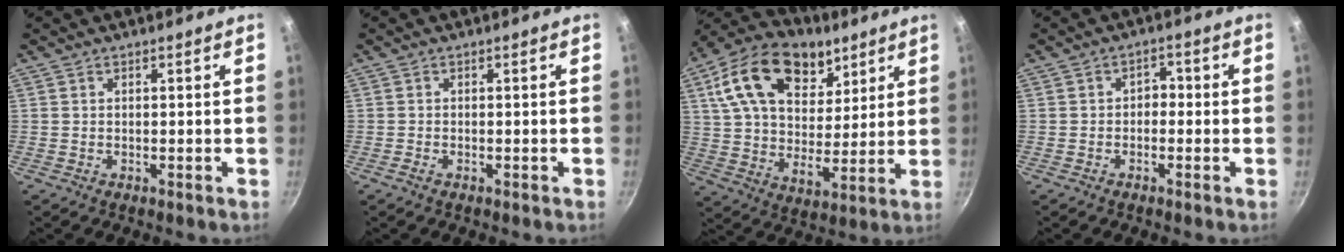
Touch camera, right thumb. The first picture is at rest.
{"total": 0.8, "force": [-0.5, 0.3, 0.5], "torque": [-0.016, 0.003, -0.014]}
{"total": 22.9, "force": [10.9, 14.4, 14.0], "torque": [-0.215, -0.025, 0.181]}
{"total": 2.5, "force": [-0.6, 1.9, 1.5], "torque": [-0.006, 0.012, -0.014]}